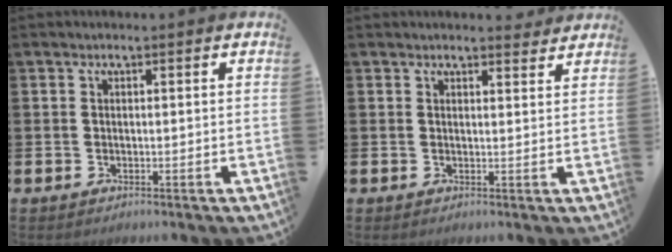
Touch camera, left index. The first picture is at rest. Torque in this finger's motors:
{"motor_torque": [0.59, -1.32, 0.11, 0.05]}